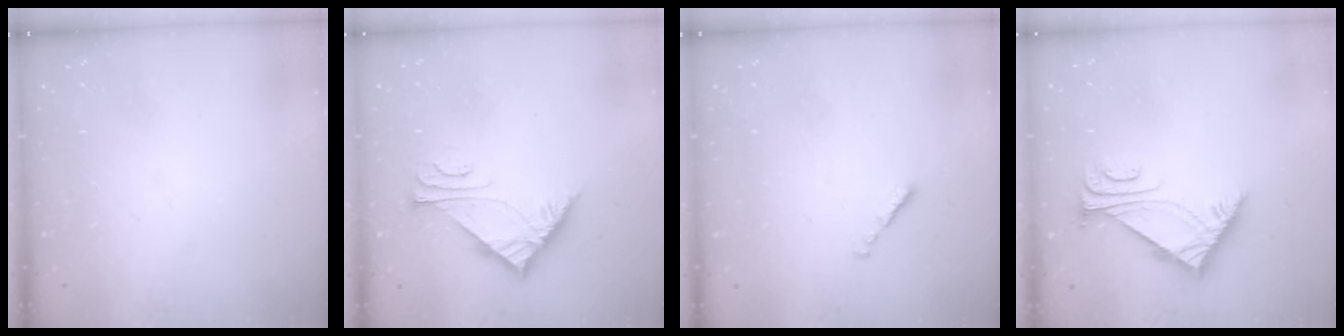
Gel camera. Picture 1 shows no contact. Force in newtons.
{"total": 6.0, "press": 6.0, "slide": 0.7}
{"total": 1.3, "press": 1.1, "slide": 0.6}
{"total": 6.3, "press": 6.3, "slide": 0.9}